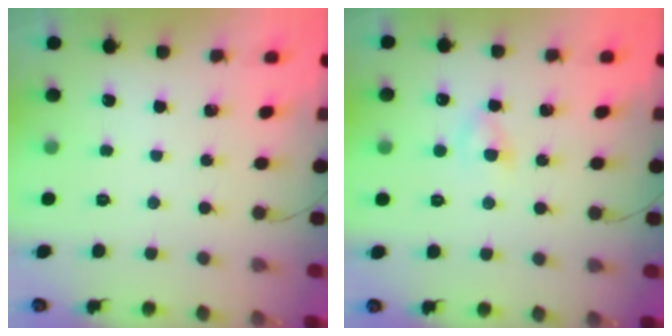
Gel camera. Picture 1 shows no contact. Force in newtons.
{"total": 2.4, "press": 2.2, "slide": 1.0}